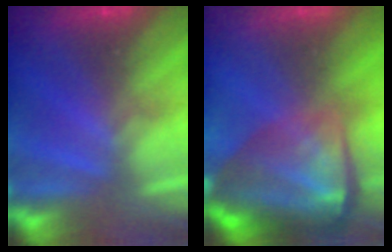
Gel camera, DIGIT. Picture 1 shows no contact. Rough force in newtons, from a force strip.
{"total": 5.7}